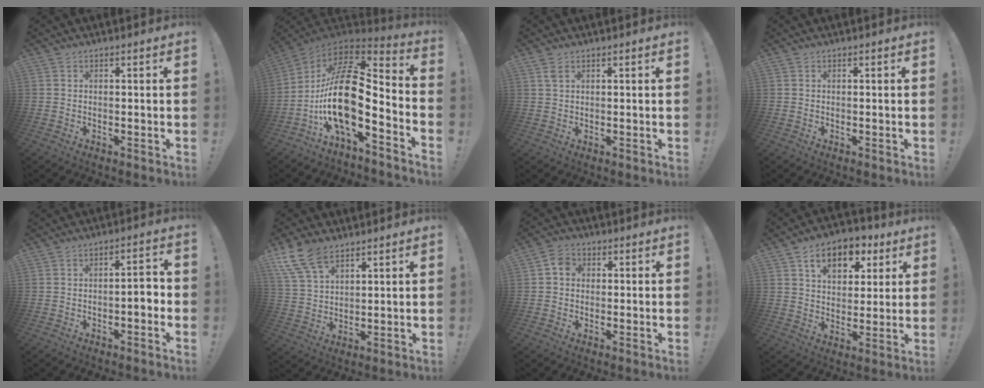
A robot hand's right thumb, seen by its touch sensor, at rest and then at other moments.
{"total": 20.1, "force": [-2.4, 7.9, 18.4], "torque": [-0.371, 0.002, -0.046]}
{"total": 2.2, "force": [1.3, 1.0, 1.5], "torque": [-0.032, 0.001, 0.023]}
{"total": 0.0}
{"total": 4.4, "force": [-1.7, 1.3, 3.9], "torque": [-0.068, 0.008, -0.032]}
{"total": 10.8, "force": [7.4, 5.4, 5.6], "torque": [-0.125, -0.032, 0.146]}
{"total": 4.3, "force": [0.4, 3.5, 2.4], "torque": [-0.047, 0.012, 0.009]}
{"total": 11.9, "force": [5.9, 7.7, 6.9], "torque": [-0.103, -0.020, 0.106]}